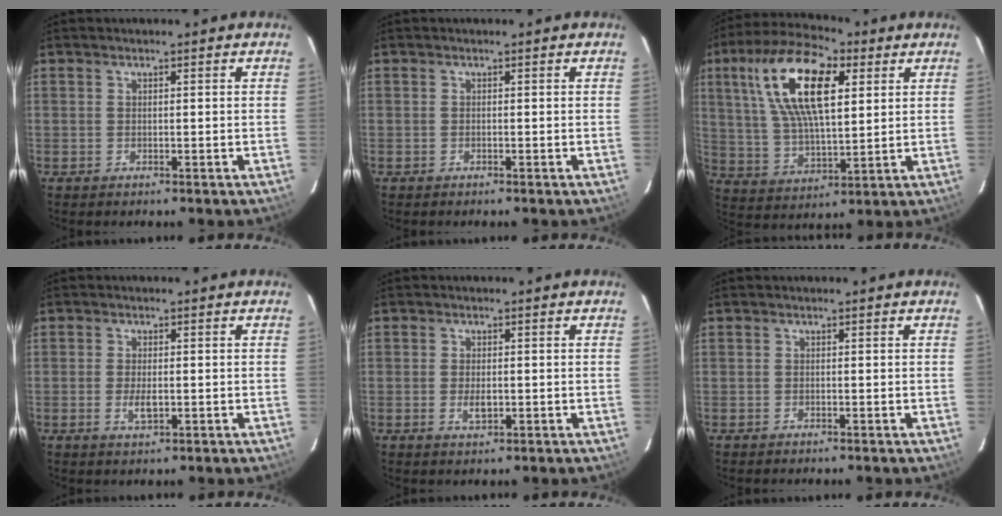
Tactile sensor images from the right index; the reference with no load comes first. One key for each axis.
{"total": 0.0}
{"total": 18.4, "fx": 6.7, "fy": 7.8, "fz": 15.2, "tx": -0.289, "ty": 0.026, "tz": 0.122}
{"total": 3.0, "fx": -0.8, "fy": 1.4, "fz": 2.6, "tx": -0.051, "ty": -0.003, "tz": -0.013}
{"total": 2.7, "fx": -0.7, "fy": 1.5, "fz": 2.2, "tx": -0.040, "ty": -0.002, "tz": -0.011}
{"total": 0.0}